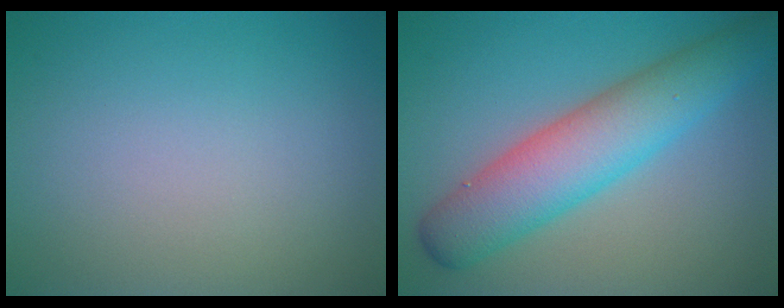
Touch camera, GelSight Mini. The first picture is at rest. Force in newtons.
{"total": 7.1, "press": 7.1, "slide": 0.1}